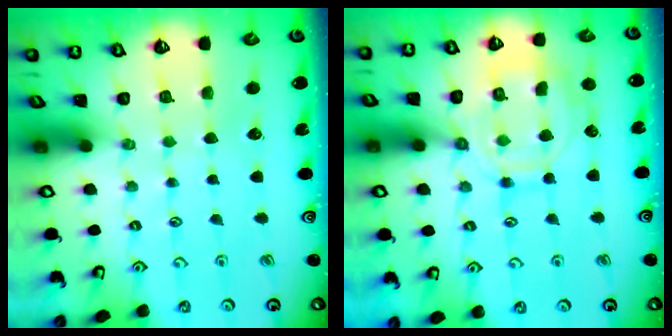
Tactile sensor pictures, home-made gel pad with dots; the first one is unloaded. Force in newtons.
{"total": 11.0, "press": 11.0, "slide": 0.5}